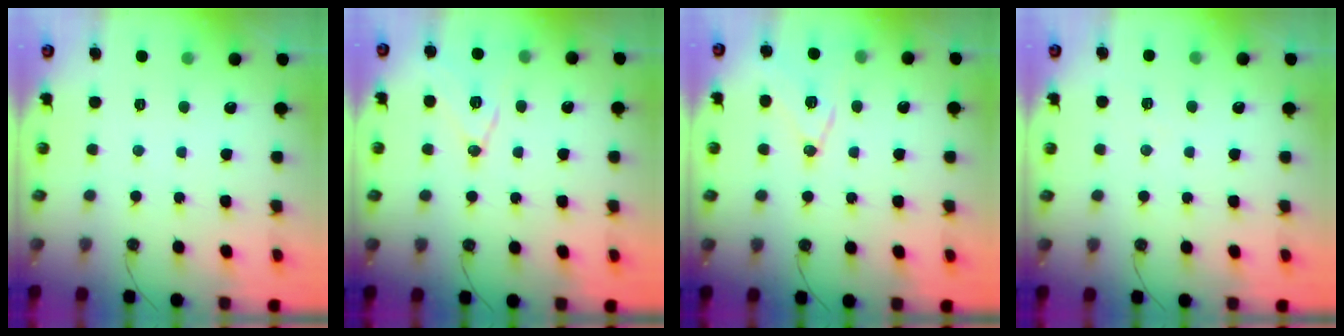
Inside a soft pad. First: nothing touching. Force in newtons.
{"total": 11.9, "press": 11.5, "slide": 3.2}
{"total": 11.5, "press": 10.9, "slide": 3.8}
{"total": 4.7, "press": 3.8, "slide": 2.7}